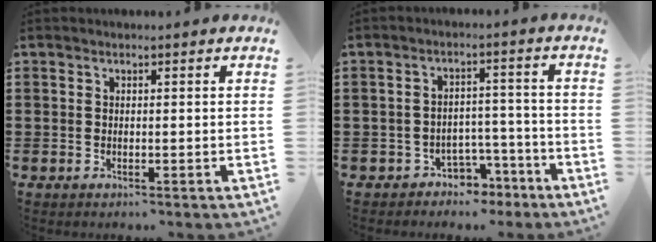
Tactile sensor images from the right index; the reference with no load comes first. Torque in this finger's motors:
{"motor_torque": [0.74, 1.11, -0.06, -0.13]}